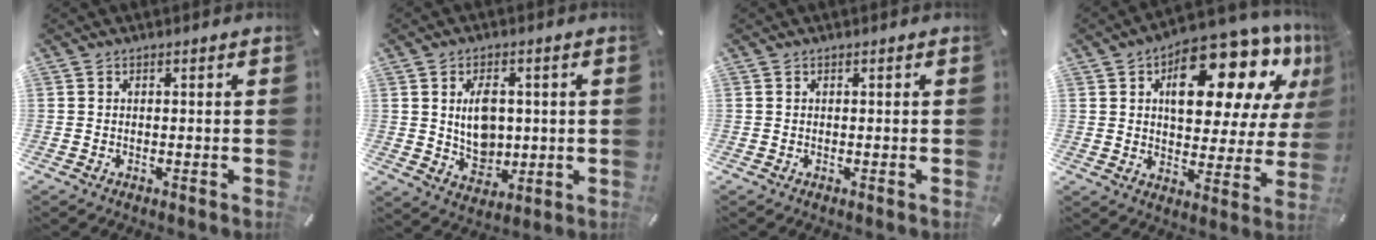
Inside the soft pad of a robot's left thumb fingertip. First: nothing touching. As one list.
[{"total": 8.4, "force": [1.1, 6.4, 5.3], "torque": [-0.078, -0.003, 0.018]}, {"total": 0.0}, {"total": 20.7, "force": [10.7, 10.4, 14.4], "torque": [-0.189, -0.068, 0.173]}]